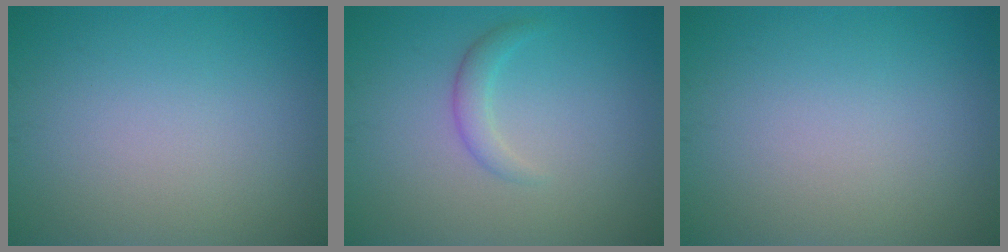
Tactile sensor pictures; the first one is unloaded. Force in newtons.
{"total": 1.6, "press": 1.6, "slide": 0.1}
{"total": 0.0}